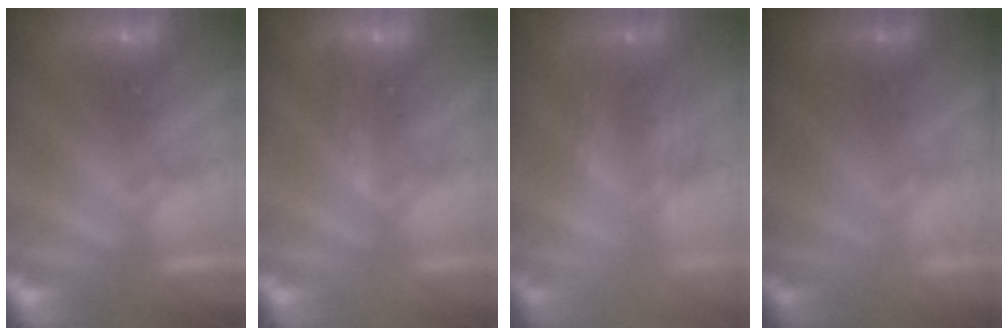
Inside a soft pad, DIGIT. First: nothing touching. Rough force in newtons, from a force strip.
{"total": 2.8}
{"total": 3.5}
{"total": 1.8}